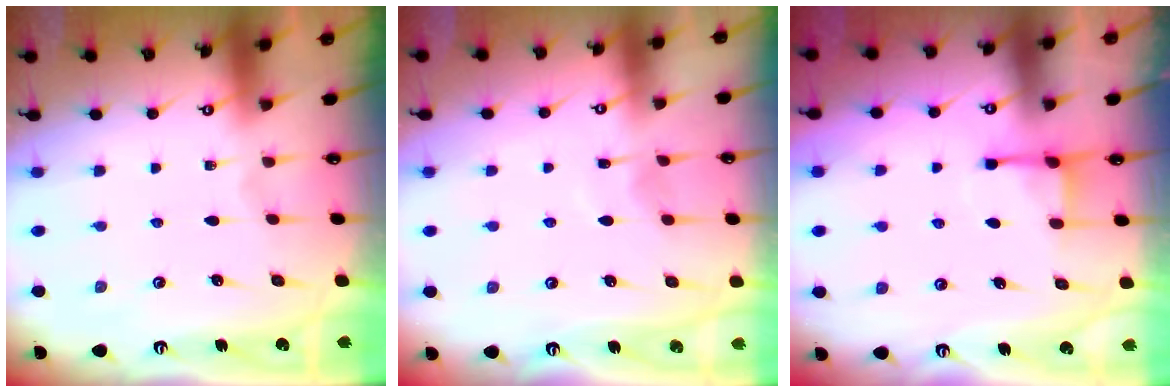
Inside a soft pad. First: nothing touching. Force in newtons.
{"total": 5.1, "press": 5.1, "slide": 0.5}
{"total": 3.6, "press": 3.6, "slide": 0.4}